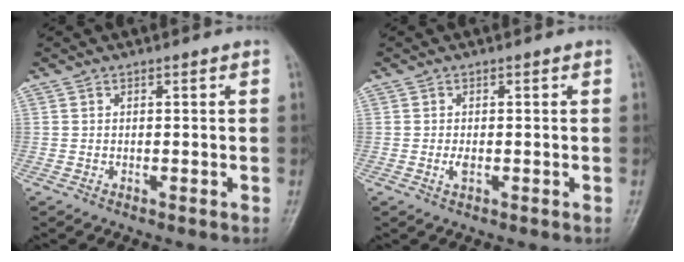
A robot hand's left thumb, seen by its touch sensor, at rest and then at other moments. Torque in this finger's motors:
{"motor_torque": [-0.04, 0.06, 0.06, -0.01, 0.00]}